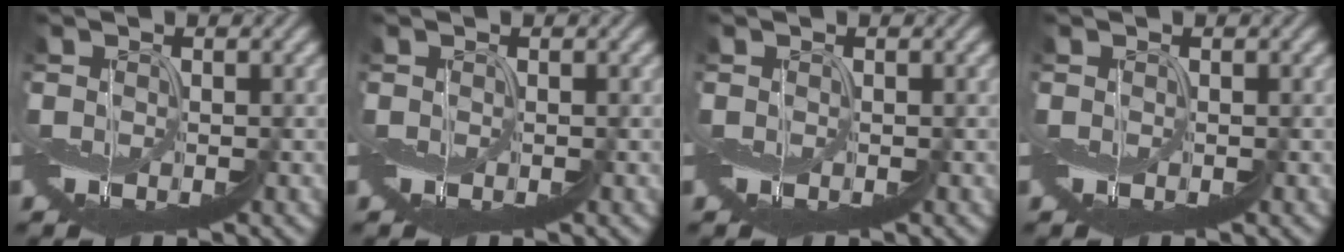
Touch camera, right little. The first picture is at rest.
{"total": 0.0}
{"total": 0.0}
{"total": 0.0}